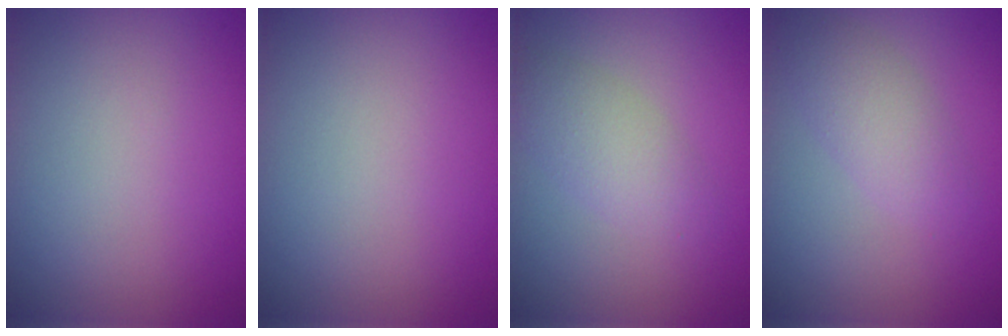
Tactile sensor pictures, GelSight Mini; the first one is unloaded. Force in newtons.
{"total": 0.0}
{"total": 2.7, "press": 2.7, "slide": 0.1}
{"total": 2.8, "press": 2.8, "slide": 0.2}